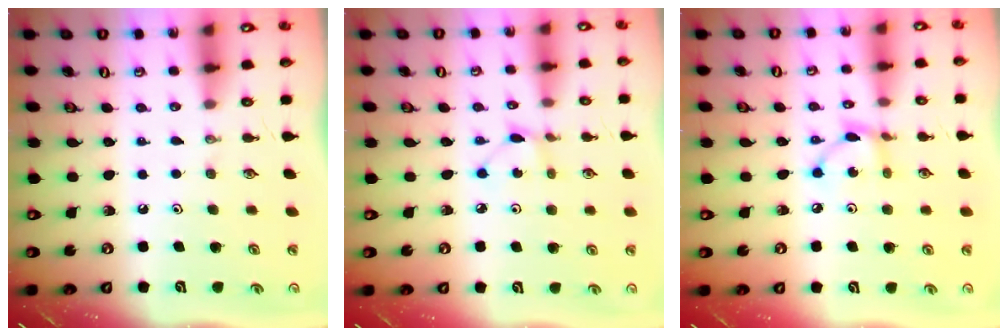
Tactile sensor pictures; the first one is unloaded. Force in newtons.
{"total": 2.2, "press": 2.2, "slide": 0.3}
{"total": 4.8, "press": 4.8, "slide": 0.1}